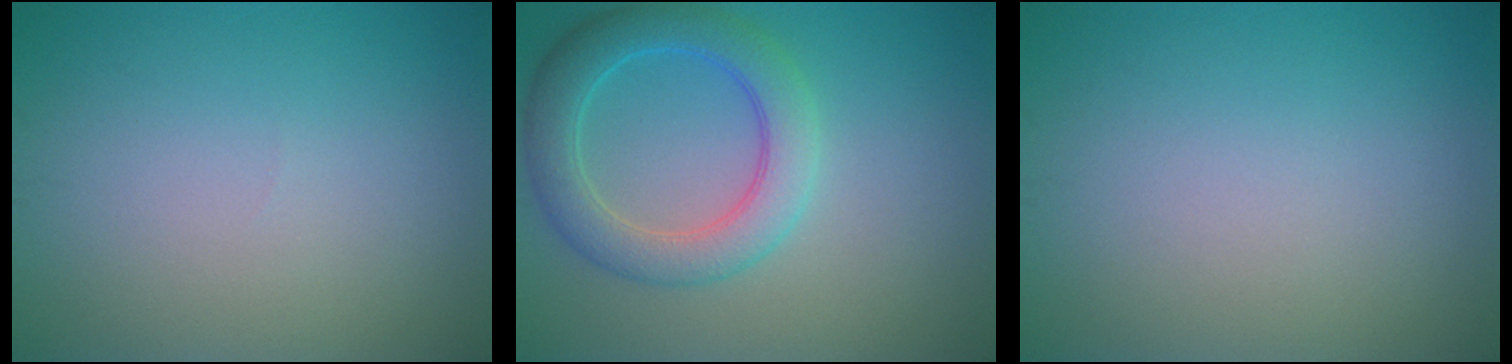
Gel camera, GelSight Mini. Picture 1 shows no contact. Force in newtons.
{"total": 5.2, "press": 5.2, "slide": 0.2}
{"total": 0.0}